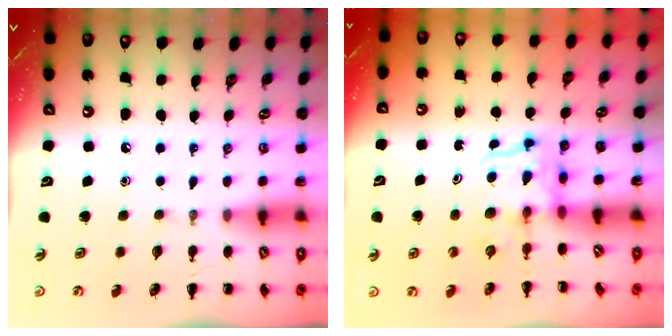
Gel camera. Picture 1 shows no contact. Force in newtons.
{"total": 3.6, "press": 3.6, "slide": 0.2}